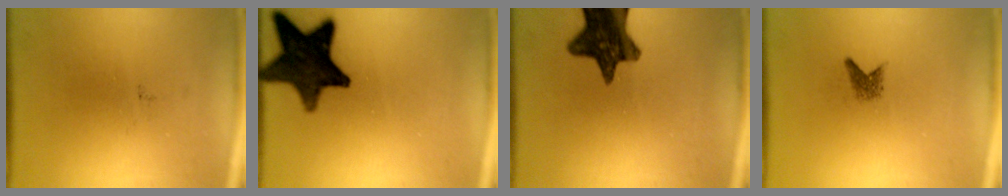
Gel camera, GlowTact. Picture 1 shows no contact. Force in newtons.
{"total": 15.4}
{"total": 12.6}
{"total": 1.5}